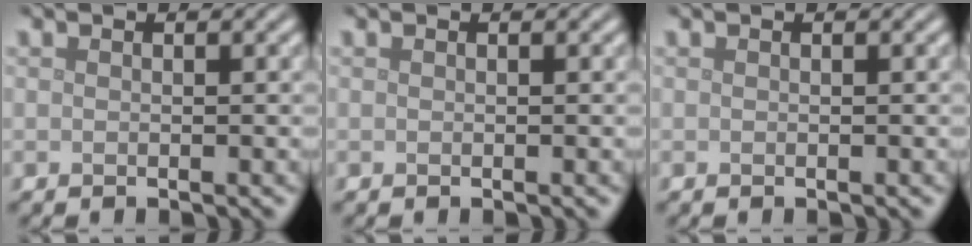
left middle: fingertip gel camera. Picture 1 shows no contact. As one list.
[{"total": 0.0}, {"total": 0.0}]